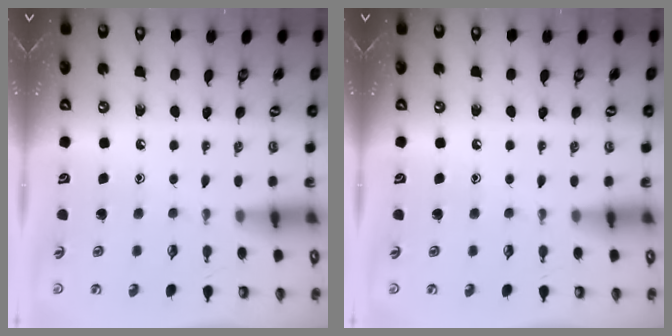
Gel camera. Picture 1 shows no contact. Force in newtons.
{"total": 0.0}